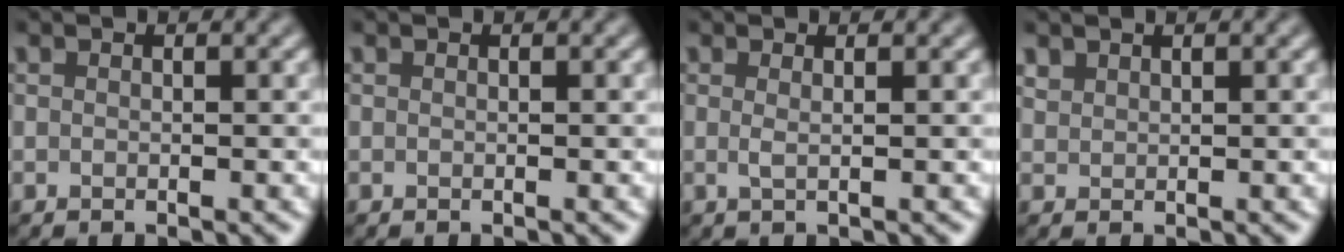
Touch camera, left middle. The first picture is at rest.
{"total": 0.0}
{"total": 1.1, "force": [0.2, 0.4, 1.0], "torque": [-0.014, -0.003, -0.001]}
{"total": 0.9, "force": [0.9, 0.4, 0.0], "torque": [-0.003, 0.001, 0.021]}